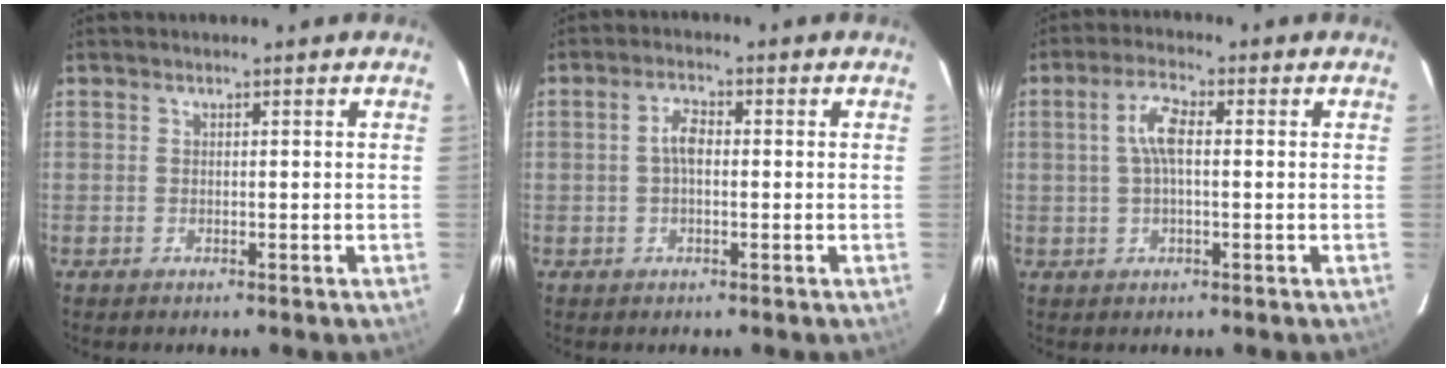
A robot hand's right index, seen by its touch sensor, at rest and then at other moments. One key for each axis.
{"total": 3.0, "fx": -0.1, "fy": 1.5, "fz": 2.6, "tx": -0.053, "ty": 0.010, "tz": 0.000}
{"total": 4.9, "fx": 0.5, "fy": 1.7, "fz": 4.6, "tx": -0.093, "ty": 0.011, "tz": 0.009}